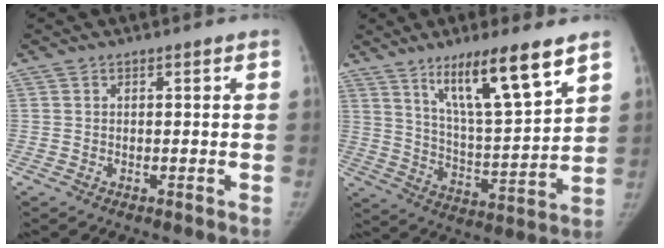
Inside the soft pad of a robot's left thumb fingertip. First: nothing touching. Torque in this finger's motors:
{"motor_torque": [0.23, 0.22, 1.48, -1.29, 0.11]}